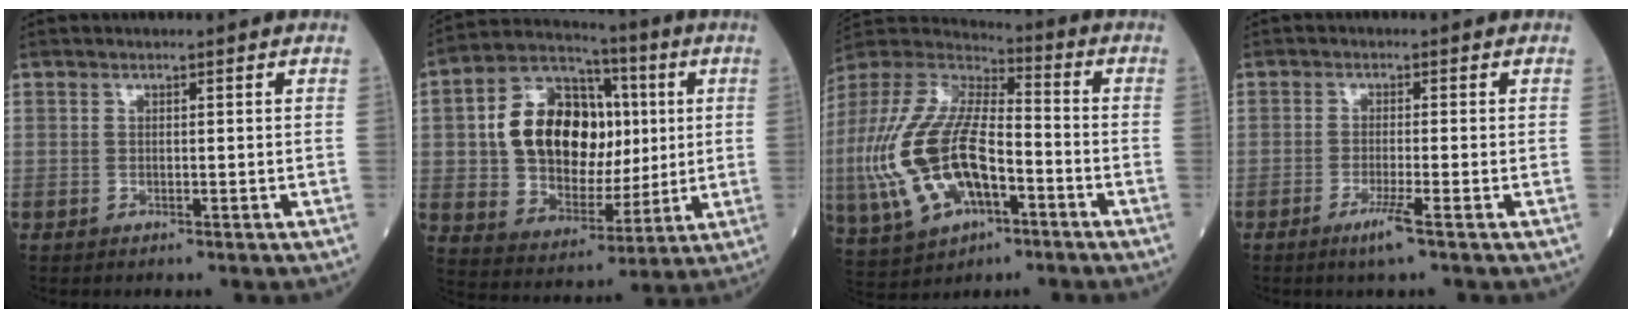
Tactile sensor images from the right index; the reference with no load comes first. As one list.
[{"total": 17.5, "force": [2.8, 11.2, 13.2], "torque": [-0.244, 0.037, 0.051]}, {"total": 19.8, "force": [-5.5, 8.9, 16.8], "torque": [-0.385, 0.000, -0.095]}, {"total": 3.4, "force": [-2.0, -0.5, 2.8], "torque": [-0.058, -0.011, -0.040]}]